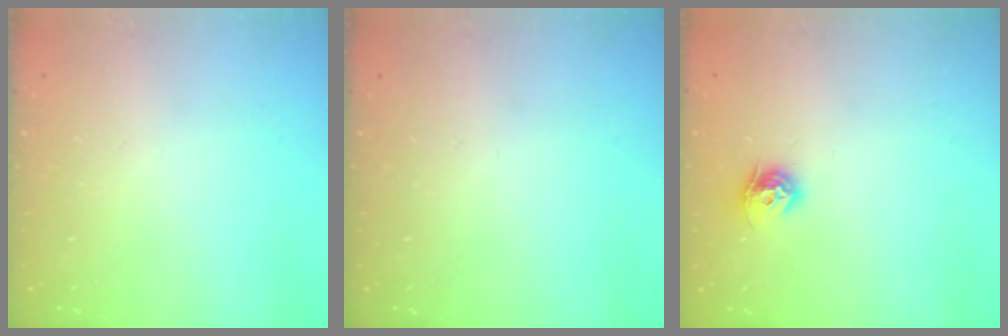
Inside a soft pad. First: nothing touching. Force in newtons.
{"total": 0.0}
{"total": 7.8, "press": 7.8, "slide": 0.4}